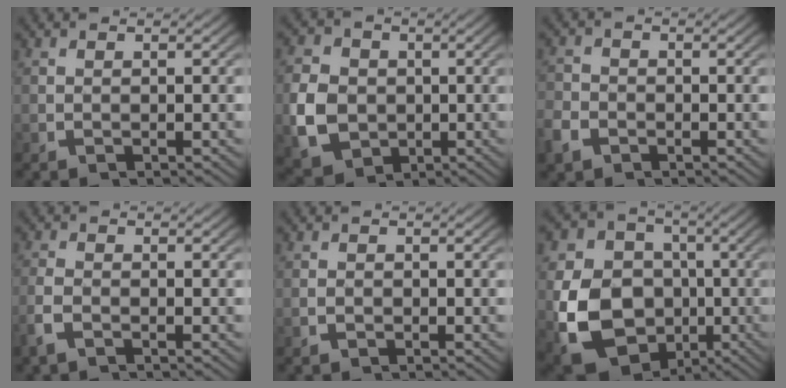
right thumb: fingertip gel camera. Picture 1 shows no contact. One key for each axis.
{"total": 8.9, "fx": -1.5, "fy": 7.4, "fz": 4.8, "tx": -0.119, "ty": -0.045, "tz": -0.007}
{"total": 2.3, "fx": -1.4, "fy": 1.7, "fz": 0.7, "tx": -0.019, "ty": -0.008, "tz": -0.027}
{"total": 1.8, "fx": -0.9, "fy": 1.0, "fz": 1.2, "tx": -0.040, "ty": -0.001, "tz": -0.020}
{"total": 0.6, "fx": -0.4, "fy": 0.4, "fz": 0.3, "tx": -0.009, "ty": -0.005, "tz": -0.008}
{"total": 16.8, "fx": -3.4, "fy": 14.0, "fz": 8.5, "tx": -0.221, "ty": -0.086, "tz": -0.037}